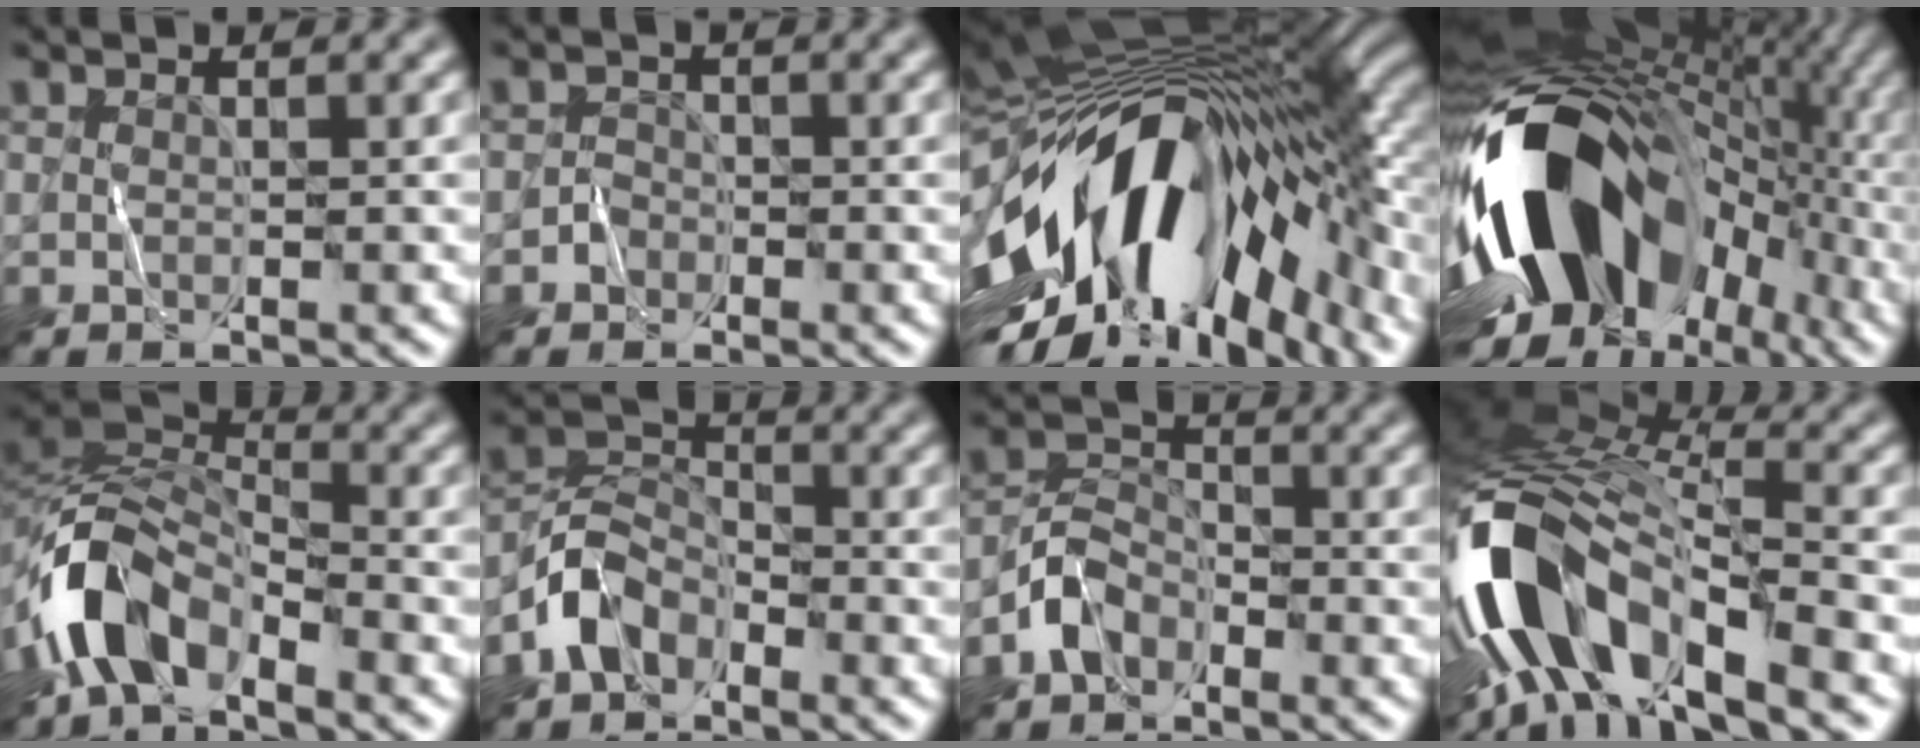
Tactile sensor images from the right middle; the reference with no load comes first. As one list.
[{"total": 1.0, "force": [-0.6, 0.8, 0.0], "torque": [0.010, 0.009, -0.012]}, {"total": 16.8, "force": [-4.2, 7.7, 14.2], "torque": [-0.245, -0.004, -0.071]}, {"total": 16.1, "force": [-2.3, 11.0, 11.5], "torque": [-0.203, 0.006, -0.040]}, {"total": 7.4, "force": [-4.6, 3.8, 4.5], "torque": [-0.078, 0.006, -0.100]}, {"total": 4.5, "force": [-2.8, 2.9, 1.9], "torque": [-0.040, 0.007, -0.069]}, {"total": 3.4, "force": [-2.2, 2.3, 1.3], "torque": [-0.026, 0.009, -0.055]}, {"total": 13.7, "force": [-6.5, 5.5, 10.7], "torque": [-0.212, 0.010, -0.116]}]